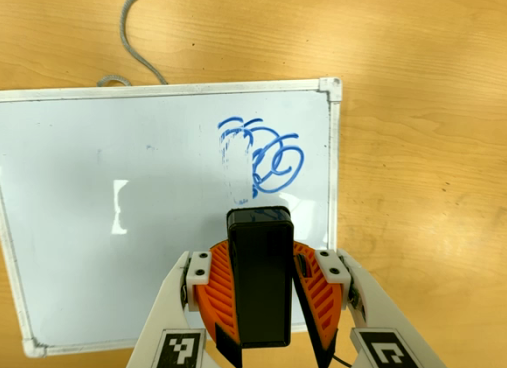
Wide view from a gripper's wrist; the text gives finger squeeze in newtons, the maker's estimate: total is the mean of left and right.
{"total": 9.0, "left": 9.3, "right": 8.7}